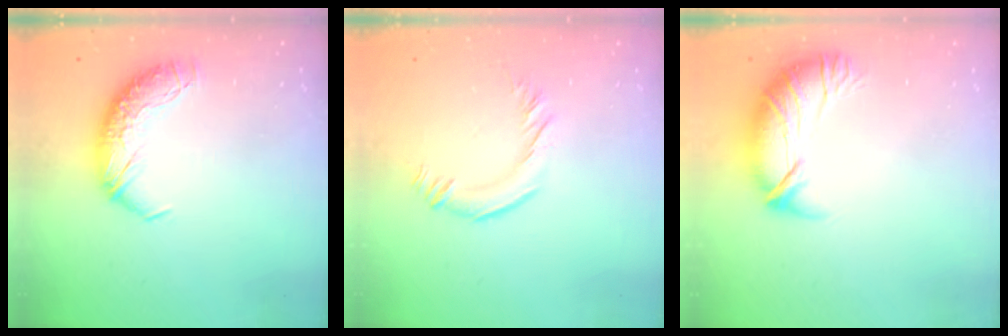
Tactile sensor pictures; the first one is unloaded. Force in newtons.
{"total": 1.8, "press": 1.6, "slide": 0.7}
{"total": 3.5, "press": 2.5, "slide": 2.4}